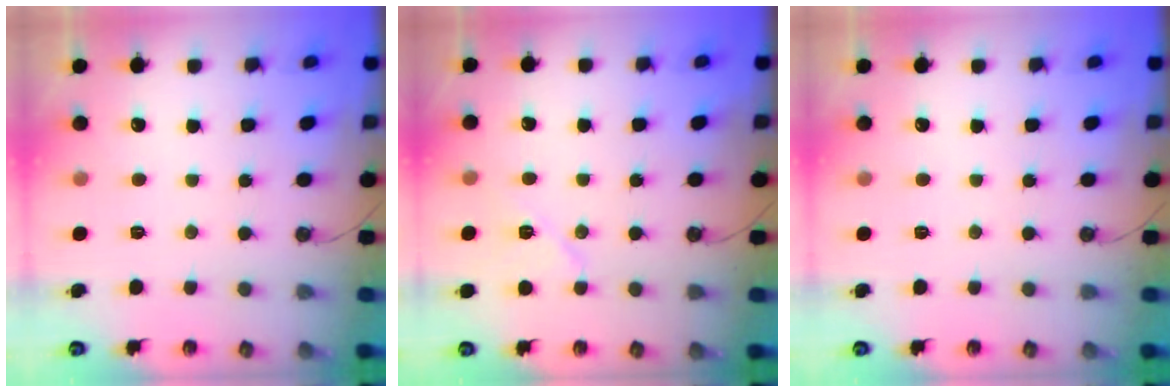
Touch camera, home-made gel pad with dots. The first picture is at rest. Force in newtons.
{"total": 7.9, "press": 7.9, "slide": 0.8}
{"total": 0.0}